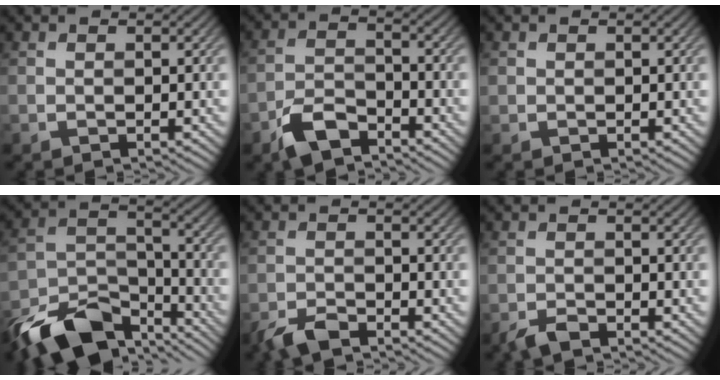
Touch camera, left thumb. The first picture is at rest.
{"total": 5.9, "force": [-4.4, 2.5, 3.2], "torque": [-0.065, -0.002, -0.094]}
{"total": 0.5, "force": [0.2, 0.4, -0.1], "torque": [0.007, -0.001, 0.002]}
{"total": 13.8, "force": [-10.2, 5.9, 7.1], "torque": [-0.141, -0.013, -0.184]}
{"total": 3.4, "force": [-2.8, 0.9, 1.7], "torque": [-0.036, -0.002, -0.062]}
{"total": 2.1, "force": [-1.7, 0.6, 1.1], "torque": [-0.024, 0.000, -0.038]}